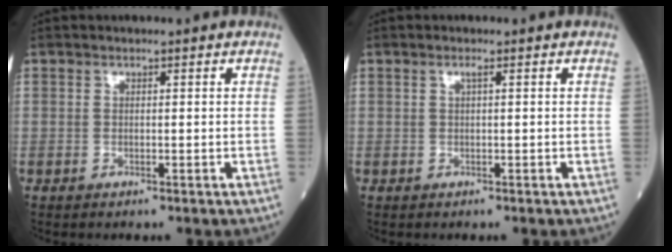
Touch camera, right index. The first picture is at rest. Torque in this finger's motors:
{"motor_torque": [0.21, -0.06, 0.09, 0.03]}